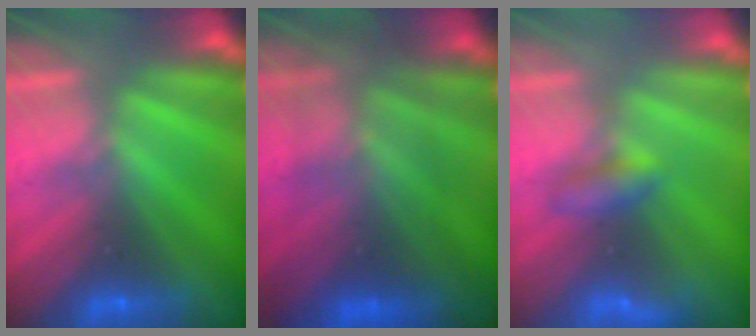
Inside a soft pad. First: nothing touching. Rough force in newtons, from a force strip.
{"total": 5.5}
{"total": 2.1}